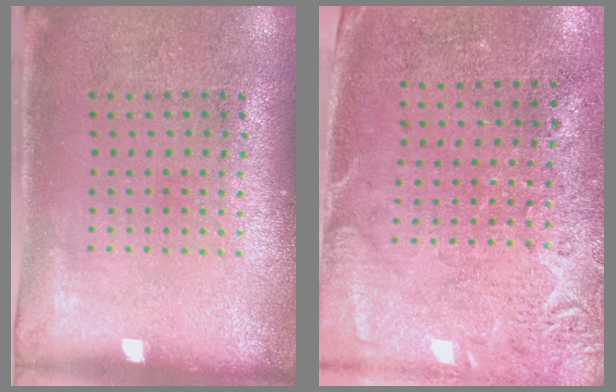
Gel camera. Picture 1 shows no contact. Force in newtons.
{"total": 2.7, "press": 2.3, "slide": 1.5}